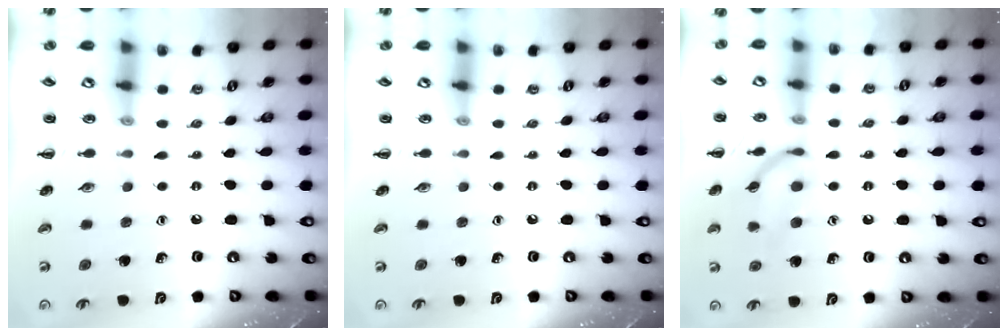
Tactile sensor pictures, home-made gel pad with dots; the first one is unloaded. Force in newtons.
{"total": 0.0}
{"total": 13.0, "press": 13.0, "slide": 0.9}